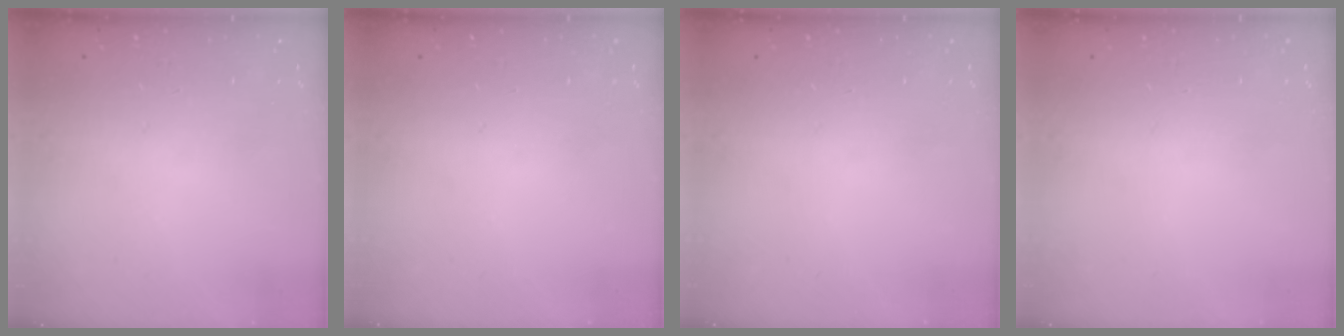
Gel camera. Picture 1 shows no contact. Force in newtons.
{"total": 0.0}
{"total": 0.0}
{"total": 0.0}